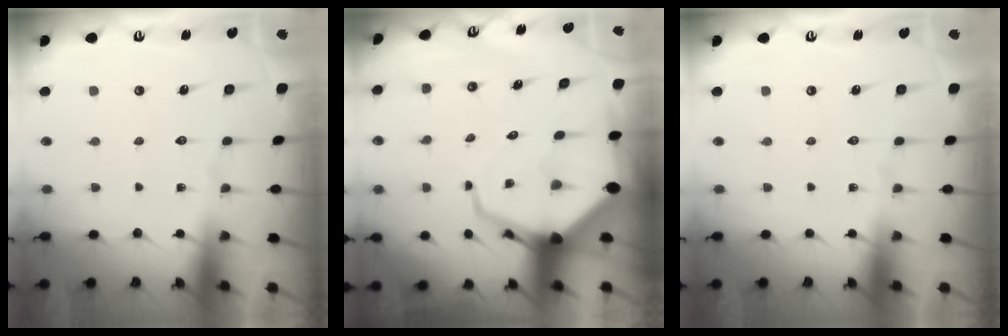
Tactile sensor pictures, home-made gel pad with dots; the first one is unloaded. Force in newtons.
{"total": 11.2, "press": 11.1, "slide": 1.2}
{"total": 0.0}